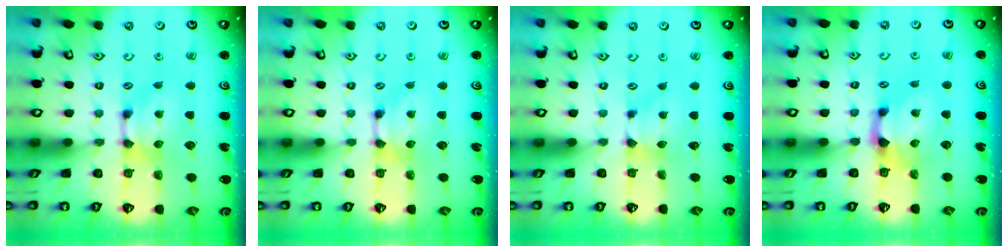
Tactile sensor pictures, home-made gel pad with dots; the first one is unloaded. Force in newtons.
{"total": 0.0}
{"total": 0.9, "press": 0.8, "slide": 0.5}
{"total": 1.9, "press": 1.3, "slide": 1.4}